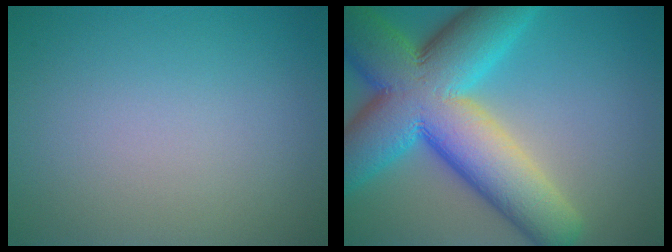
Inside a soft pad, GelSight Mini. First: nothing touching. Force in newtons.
{"total": 15.2, "press": 15.2, "slide": 0.3}